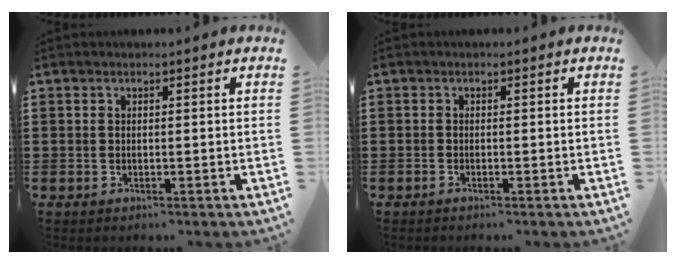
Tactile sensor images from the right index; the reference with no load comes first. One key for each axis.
{"total": 0.7, "fx": -0.6, "fy": -0.2, "fz": 0.1, "tx": -0.003, "ty": -0.004, "tz": -0.012}